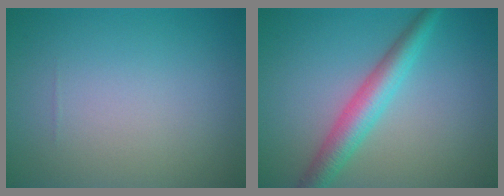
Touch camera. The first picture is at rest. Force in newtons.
{"total": 4.2, "press": 4.2, "slide": 0.1}